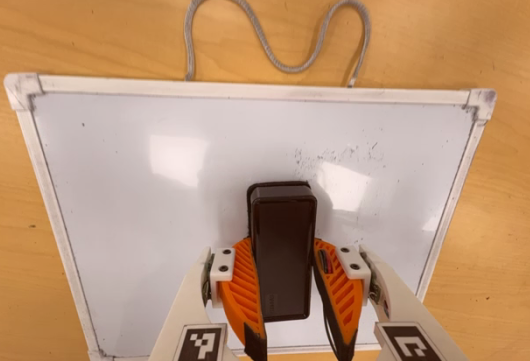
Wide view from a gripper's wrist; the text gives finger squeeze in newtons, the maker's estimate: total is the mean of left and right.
{"total": 11.8, "left": 11.3, "right": 12.3}